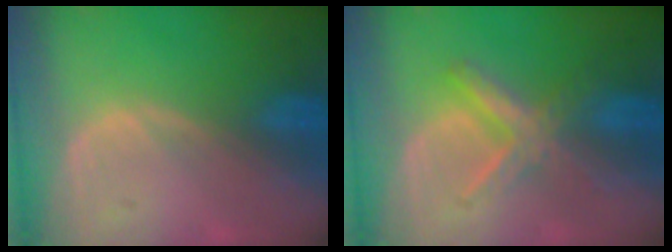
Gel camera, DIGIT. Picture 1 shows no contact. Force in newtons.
{"total": 5.4, "press": 5.4, "slide": 0.7}